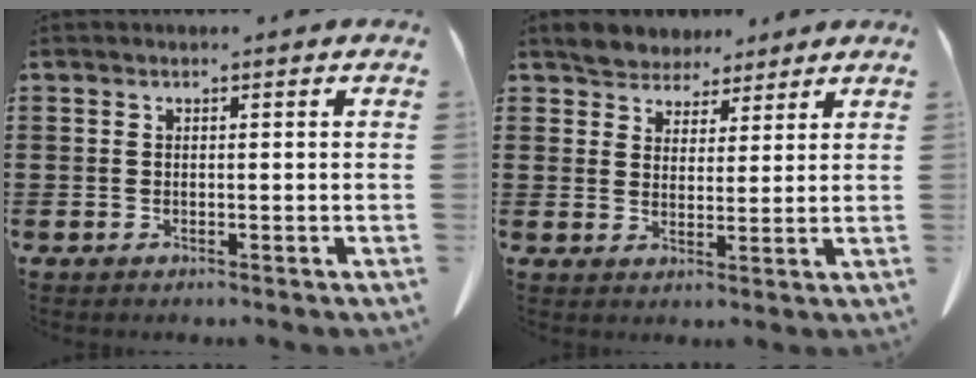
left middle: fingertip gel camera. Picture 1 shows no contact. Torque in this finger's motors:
{"motor_torque": [0.97, 0.63, 0.06, 0.02]}